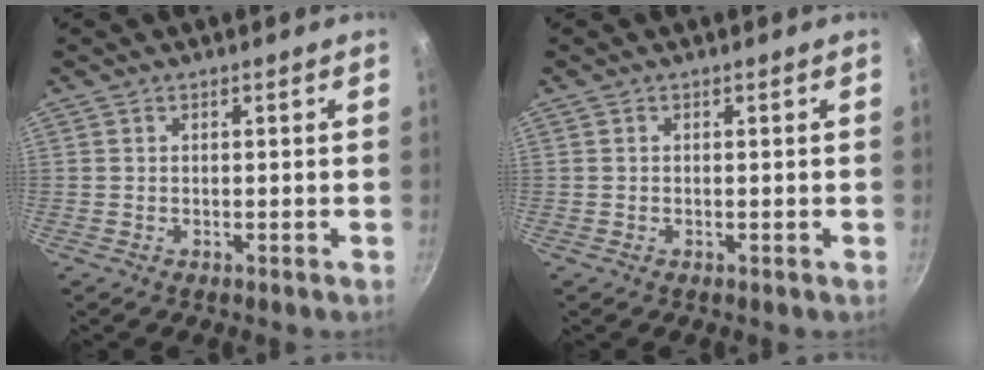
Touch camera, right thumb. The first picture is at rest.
{"total": 0.0}